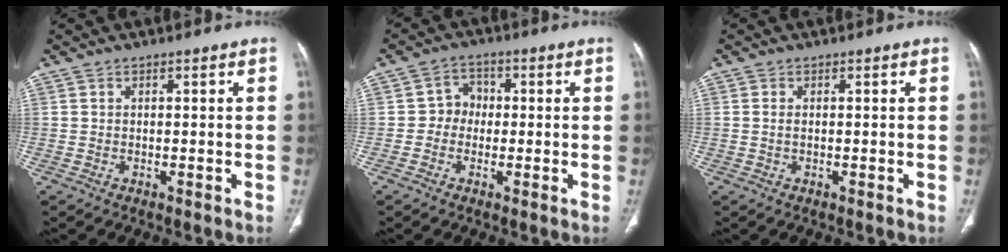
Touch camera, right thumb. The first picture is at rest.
{"total": 4.3, "force": [-0.4, 3.9, 1.7], "torque": [0.000, 0.014, -0.017]}
{"total": 0.9, "force": [0.0, 0.5, 0.8], "torque": [-0.021, 0.000, 0.000]}